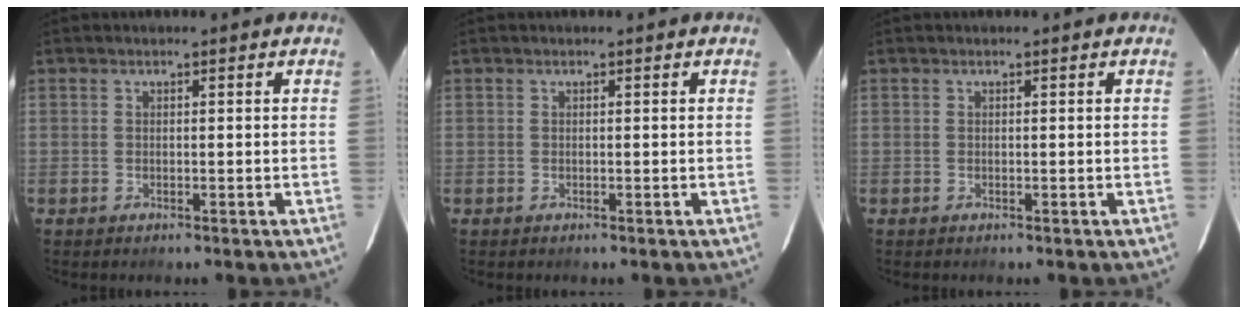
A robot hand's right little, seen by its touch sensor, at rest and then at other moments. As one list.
[{"total": 0.0}, {"total": 0.0}]